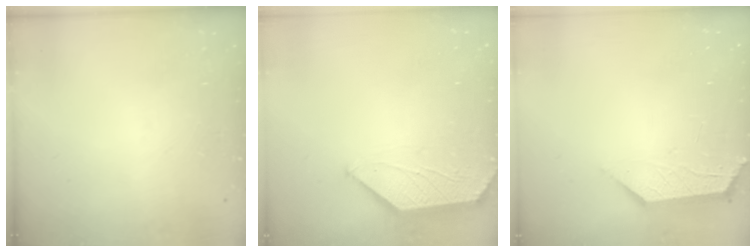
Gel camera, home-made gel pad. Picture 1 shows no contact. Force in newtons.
{"total": 1.3, "press": 1.2, "slide": 0.3}
{"total": 2.0, "press": 2.0, "slide": 0.4}